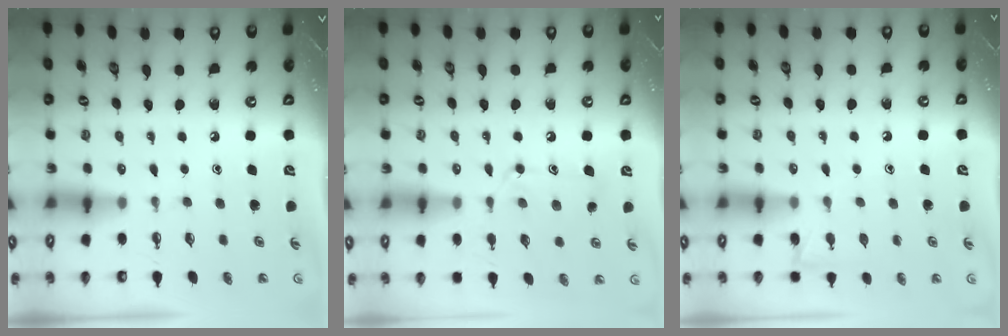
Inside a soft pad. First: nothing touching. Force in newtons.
{"total": 12.0, "press": 12.0, "slide": 0.5}
{"total": 5.5, "press": 5.5, "slide": 0.6}